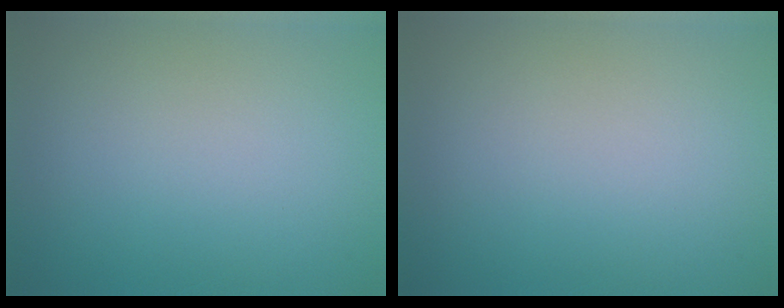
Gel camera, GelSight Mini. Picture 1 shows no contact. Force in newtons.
{"total": 0.0}